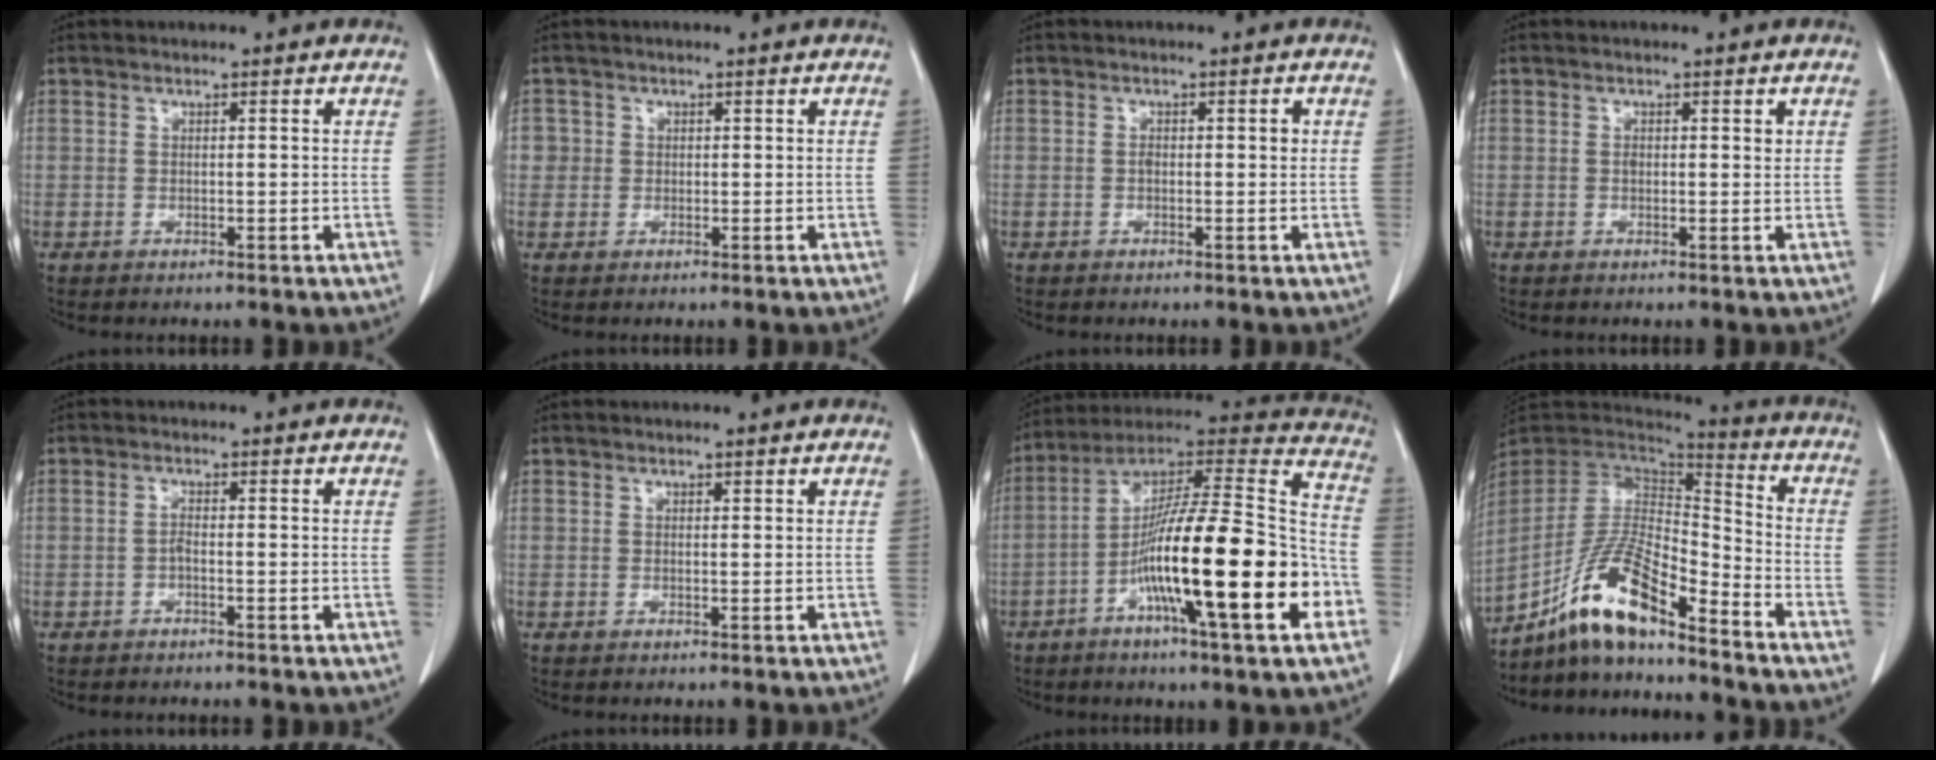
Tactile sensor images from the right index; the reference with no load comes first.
{"total": 2.1, "force": [0.0, 2.1, 0.1], "torque": [0.012, 0.007, 0.000]}
{"total": 1.5, "force": [0.0, 0.7, 1.4], "torque": [-0.021, 0.004, 0.001]}
{"total": 1.3, "force": [0.2, 0.7, 1.1], "torque": [-0.018, 0.001, 0.003]}
{"total": 1.1, "force": [-0.5, 0.1, 0.9], "torque": [-0.018, 0.003, -0.012]}
{"total": 0.0}
{"total": 26.1, "force": [-8.1, 1.9, 24.8], "torque": [-0.368, -0.011, -0.138]}
{"total": 14.0, "force": [-10.0, 2.5, 9.5], "torque": [-0.187, 0.010, -0.185]}